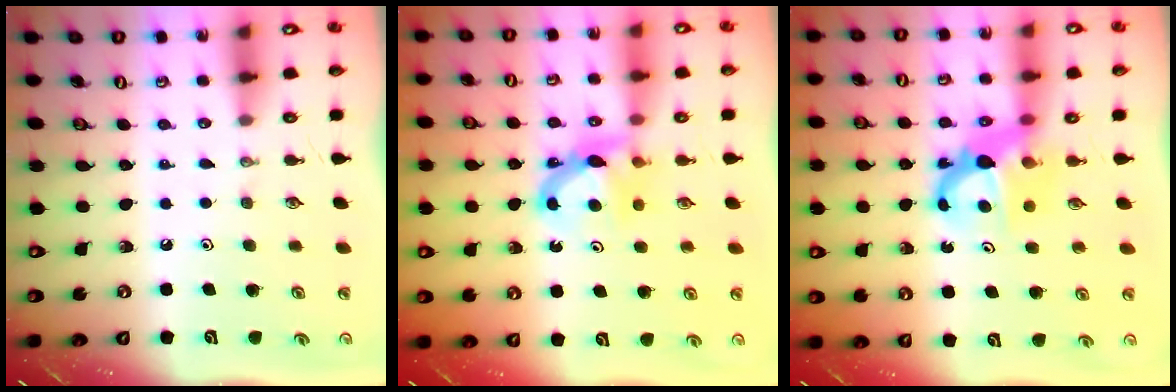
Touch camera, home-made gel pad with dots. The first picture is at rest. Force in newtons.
{"total": 8.1, "press": 8.1, "slide": 0.4}
{"total": 6.8, "press": 6.7, "slide": 0.5}